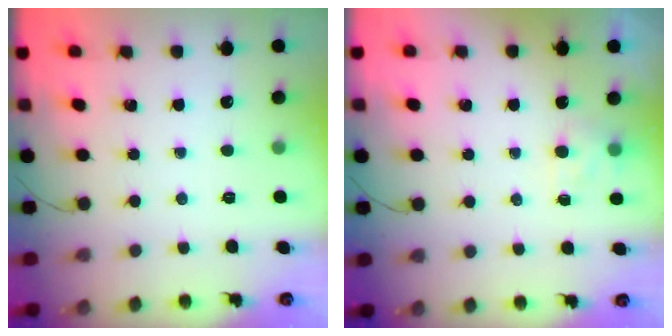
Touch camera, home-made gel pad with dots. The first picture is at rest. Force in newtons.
{"total": 4.5, "press": 4.3, "slide": 1.4}